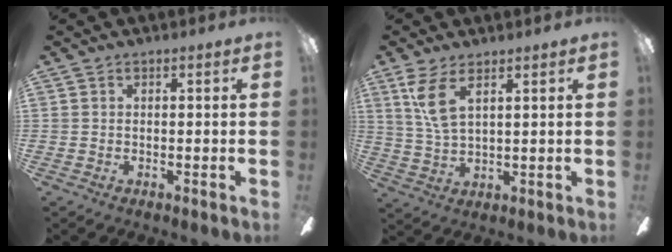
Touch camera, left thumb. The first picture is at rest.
{"total": 8.1, "force": [4.7, 3.0, 5.8], "torque": [-0.122, -0.011, 0.089]}